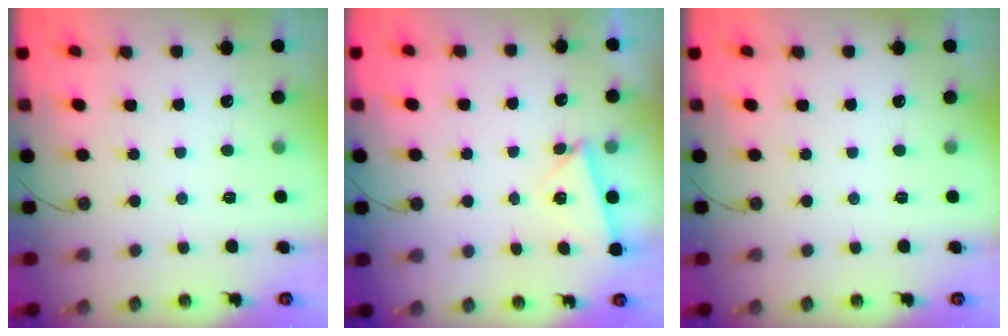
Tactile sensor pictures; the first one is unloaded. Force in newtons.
{"total": 2.7, "press": 2.0, "slide": 1.7}
{"total": 0.0}